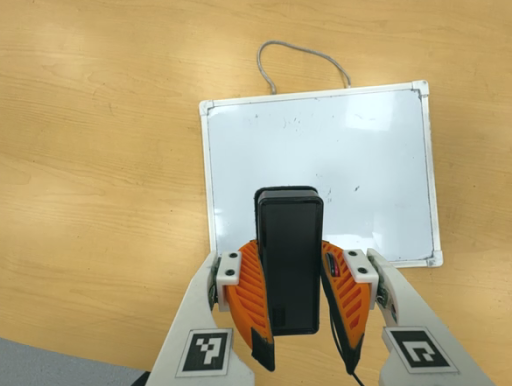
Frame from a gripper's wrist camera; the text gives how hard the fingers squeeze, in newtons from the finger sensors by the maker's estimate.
{"total": 7.2, "left": 6.3, "right": 8.2}